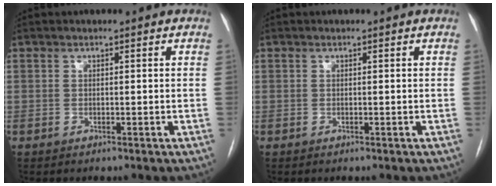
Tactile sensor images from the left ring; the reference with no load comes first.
{"total": 0.0}